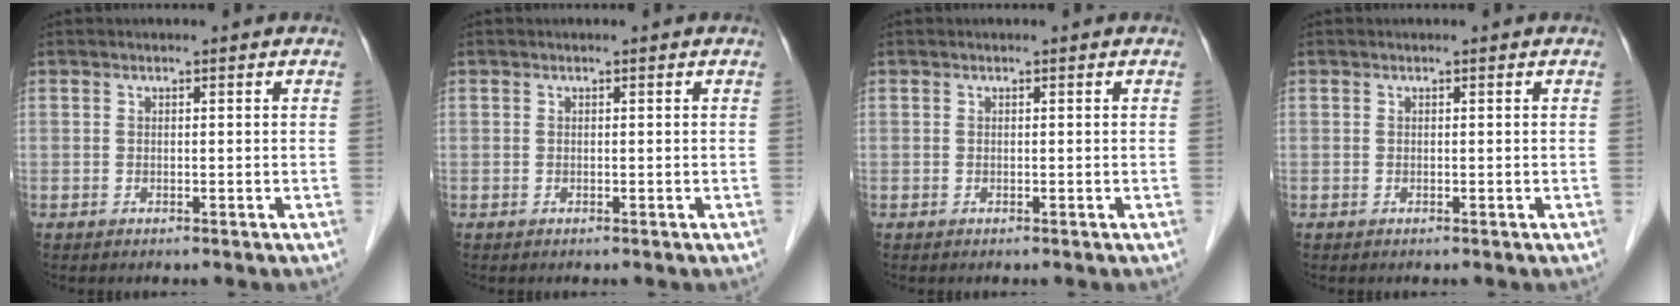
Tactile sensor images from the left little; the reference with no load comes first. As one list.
[{"total": 0.0}, {"total": 0.0}, {"total": 0.0}]